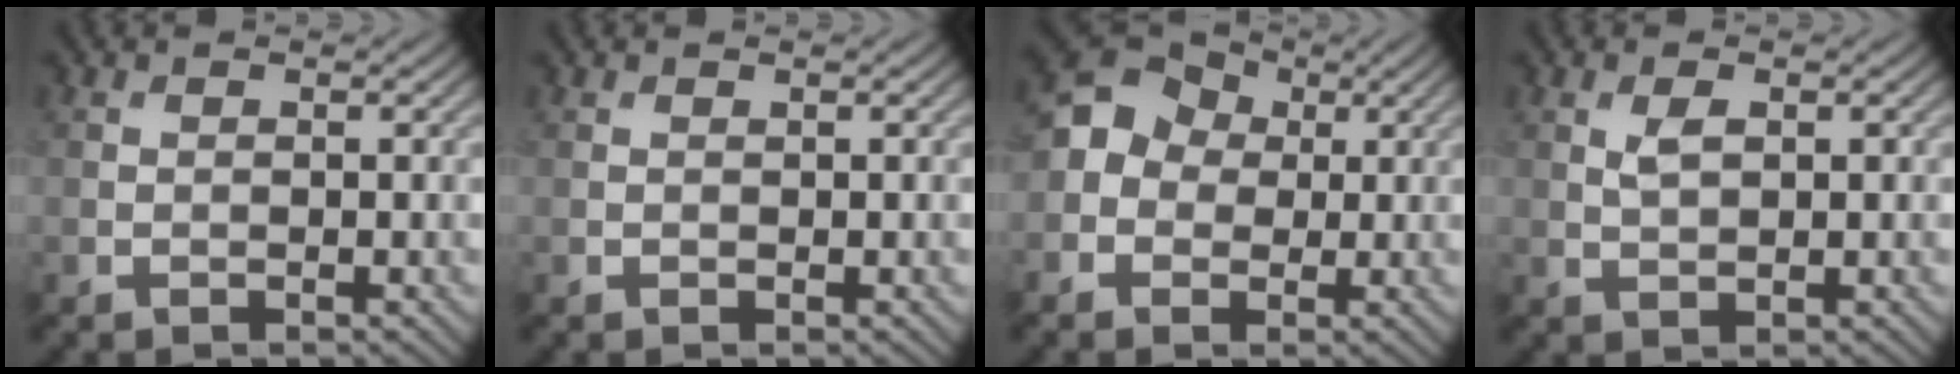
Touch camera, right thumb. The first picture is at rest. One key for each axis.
{"total": 0.0}
{"total": 8.1, "fx": 0.4, "fy": 7.2, "fz": 3.7, "tx": -0.097, "ty": 0.018, "tz": -0.023}
{"total": 2.1, "fx": 0.7, "fy": 1.0, "fz": 1.7, "tx": -0.036, "ty": 0.000, "tz": 0.013}